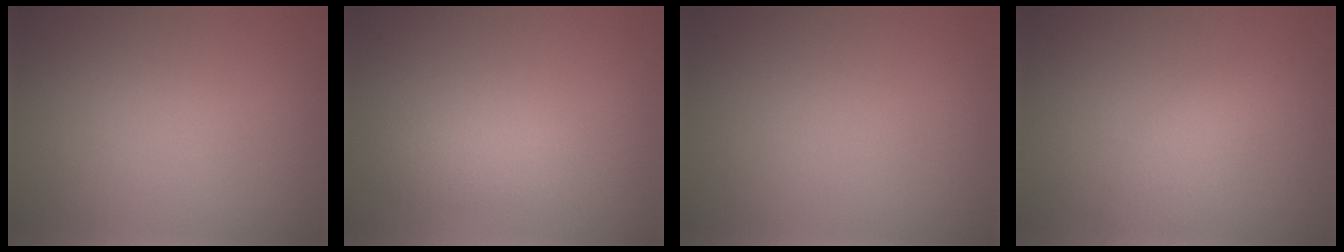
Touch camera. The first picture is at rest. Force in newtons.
{"total": 2.1, "press": 2.1, "slide": 0.1}
{"total": 0.0}
{"total": 2.7, "press": 2.7, "slide": 0.1}